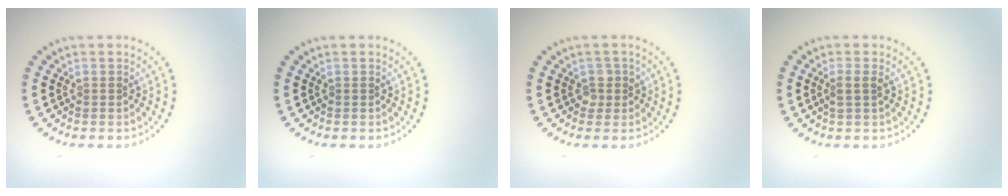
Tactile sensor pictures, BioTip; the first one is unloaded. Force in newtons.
{"total": 0.0}
{"total": 1.2, "press": 1.1, "slide": 0.5}
{"total": 1.3, "press": 1.1, "slide": 0.5}